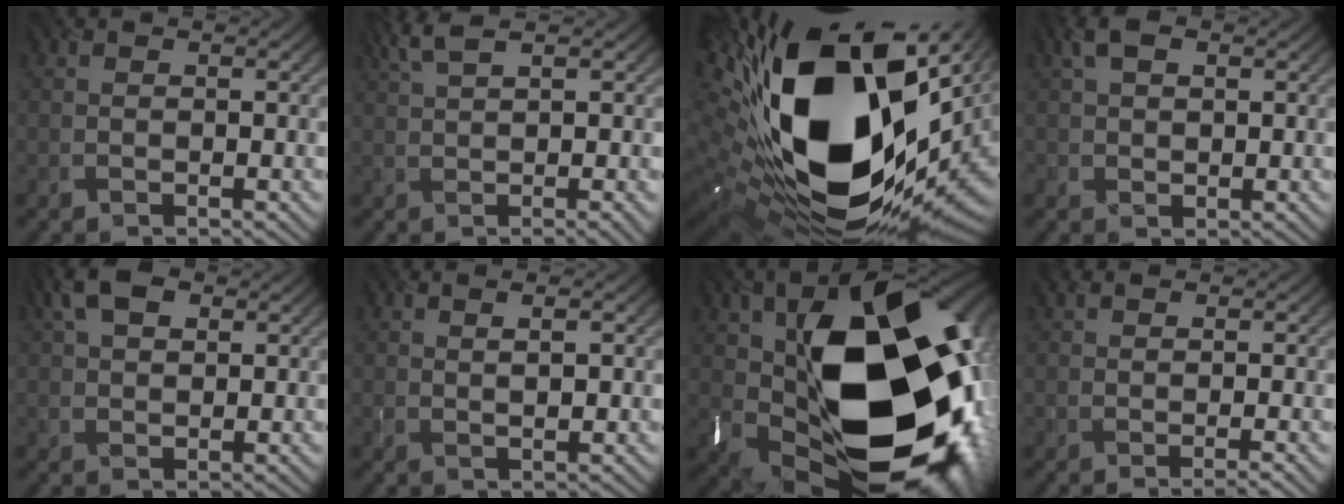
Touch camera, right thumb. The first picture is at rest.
{"total": 5.4, "force": [1.9, 1.1, 5.0], "torque": [-0.073, 0.017, 0.039]}
{"total": 22.0, "force": [2.7, 12.9, 17.6], "torque": [-0.364, -0.055, 0.069]}
{"total": 2.7, "force": [1.5, 1.9, 1.3], "torque": [-0.031, 0.004, 0.027]}
{"total": 4.2, "force": [2.4, 2.6, 2.2], "torque": [-0.055, 0.011, 0.042]}
{"total": 1.3, "force": [0.8, 0.2, 1.1], "torque": [-0.014, 0.004, 0.018]}
{"total": 22.5, "force": [0.8, 15.6, 16.2], "torque": [-0.283, -0.057, 0.061]}
{"total": 2.0, "force": [-0.1, 0.5, 1.9], "torque": [-0.028, 0.009, -0.005]}